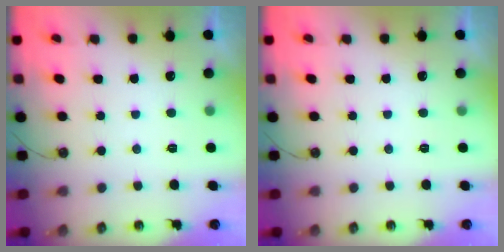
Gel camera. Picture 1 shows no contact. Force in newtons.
{"total": 0.0}